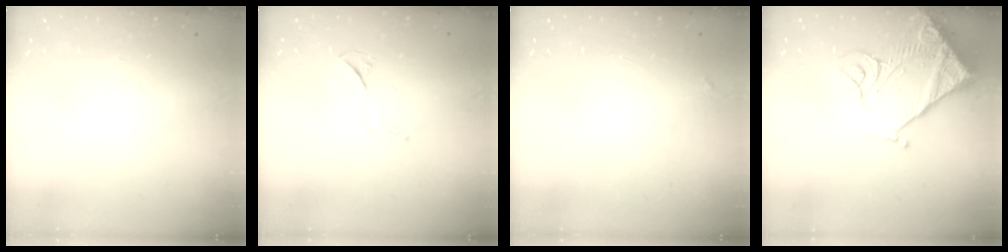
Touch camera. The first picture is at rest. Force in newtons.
{"total": 5.7, "press": 5.6, "slide": 1.2}
{"total": 3.3, "press": 3.3, "slide": 0.4}
{"total": 17.1, "press": 17.0, "slide": 1.8}